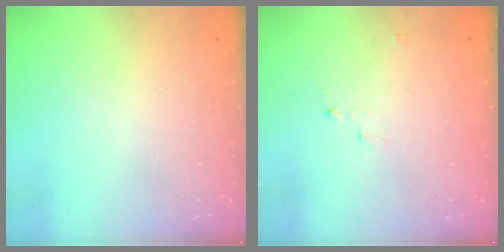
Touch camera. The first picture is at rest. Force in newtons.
{"total": 2.8, "press": 2.8, "slide": 0.3}